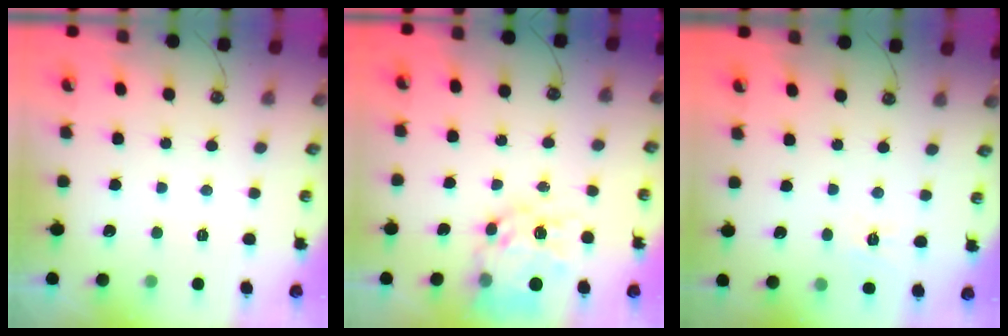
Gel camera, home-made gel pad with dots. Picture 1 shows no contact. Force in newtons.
{"total": 14.5, "press": 14.5, "slide": 1.3}
{"total": 3.8, "press": 3.8, "slide": 0.5}